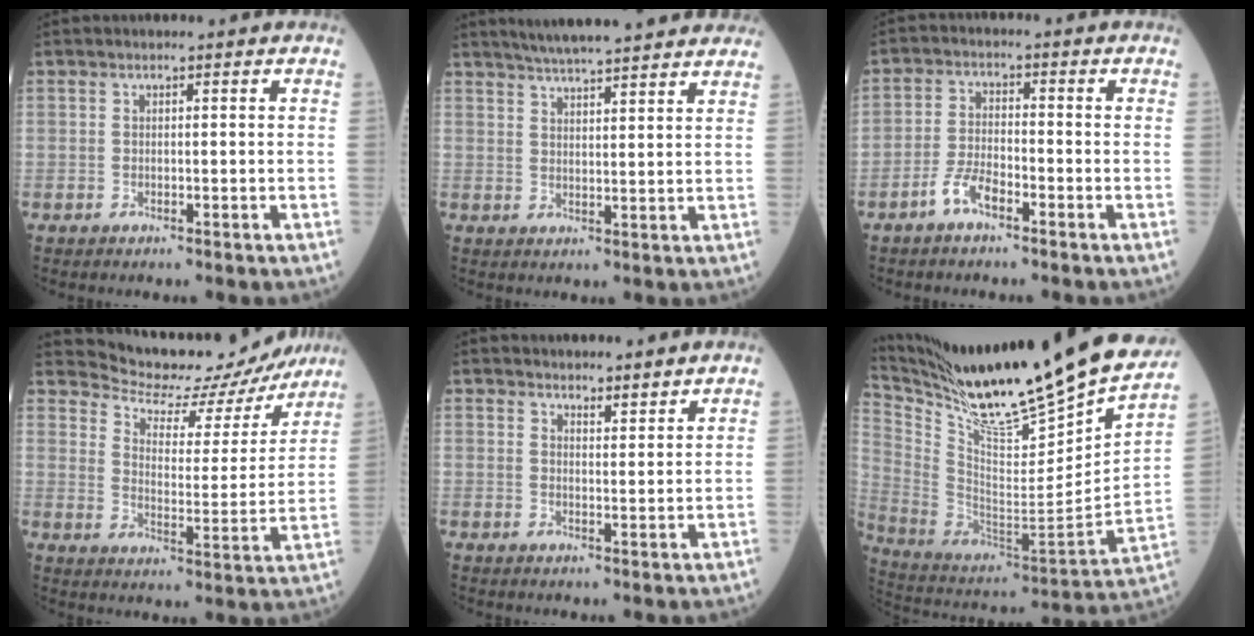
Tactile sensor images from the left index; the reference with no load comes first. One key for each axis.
{"total": 15.5, "fx": 13.7, "fy": 1.1, "fz": 7.2, "tx": -0.112, "ty": 0.028, "tz": 0.180}
{"total": 4.1, "fx": -2.9, "fy": 1.2, "fz": 2.7, "tx": -0.063, "ty": 0.002, "tz": -0.059}
{"total": 16.1, "fx": 15.6, "fy": 3.6, "fz": 1.9, "tx": -0.023, "ty": -0.021, "tz": 0.199}
{"total": 6.9, "fx": 6.6, "fy": 1.2, "fz": 1.5, "tx": -0.014, "ty": 0.012, "tz": 0.080}
{"total": 33.7, "fx": 27.5, "fy": 2.8, "fz": 19.3, "tx": -0.340, "ty": -0.077, "tz": 0.418}